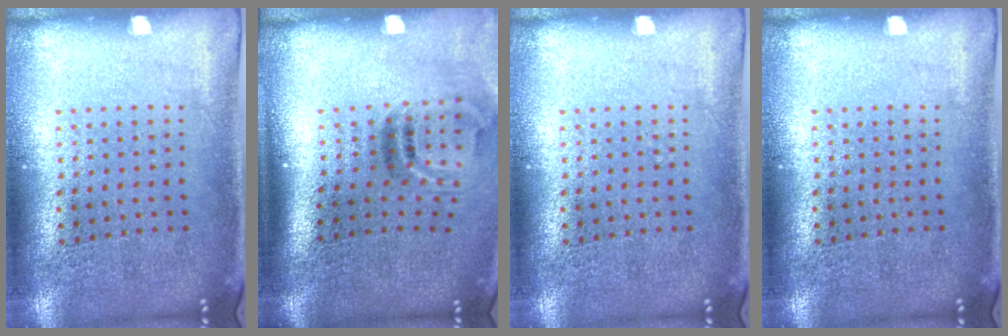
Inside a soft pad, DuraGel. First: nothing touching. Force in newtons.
{"total": 2.0, "press": 1.2, "slide": 1.6}
{"total": 0.0}
{"total": 0.0}